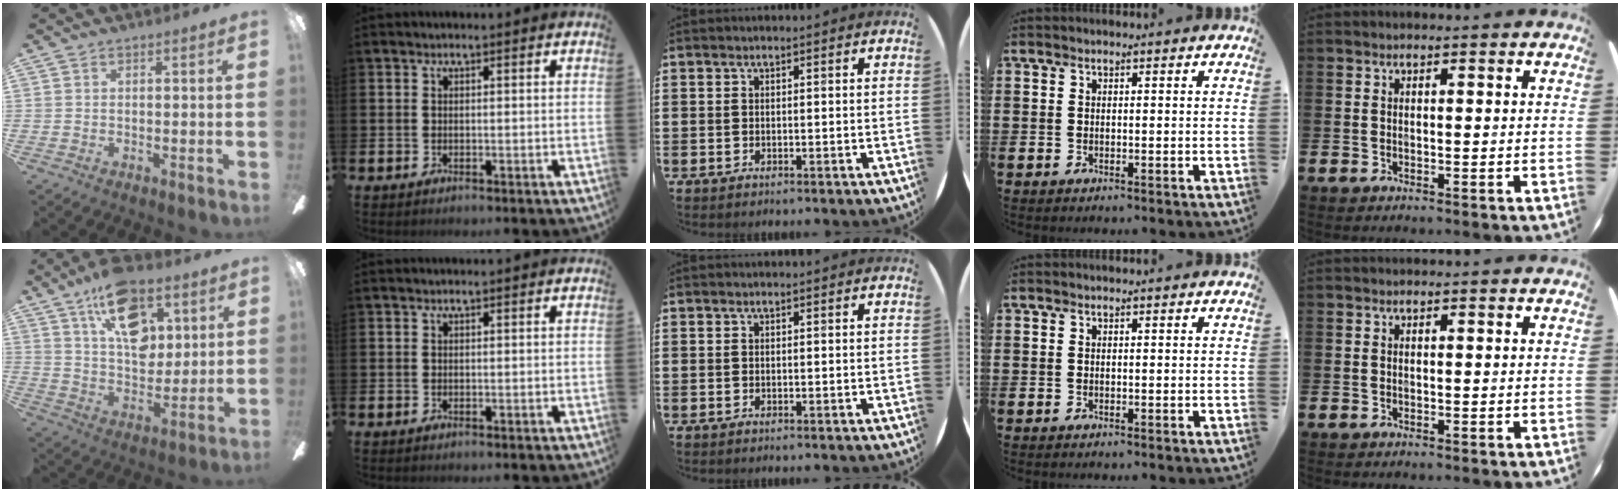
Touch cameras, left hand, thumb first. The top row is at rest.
{"thumb": {"total": 18.3, "force": [9.2, 10.9, 11.4], "torque": [-0.163, -0.031, 0.164]}}